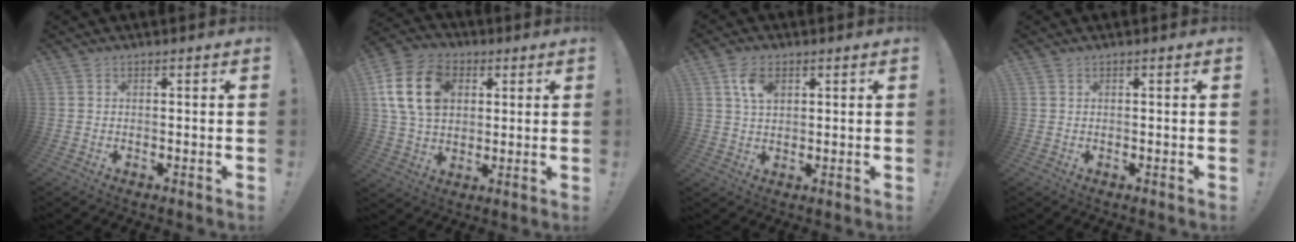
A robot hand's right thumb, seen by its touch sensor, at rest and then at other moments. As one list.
[{"total": 17.1, "force": [4.9, 12.5, 10.6], "torque": [-0.196, -0.010, 0.092]}, {"total": 6.2, "force": [2.4, 3.8, 4.3], "torque": [-0.066, -0.002, 0.043]}, {"total": 0.0}]